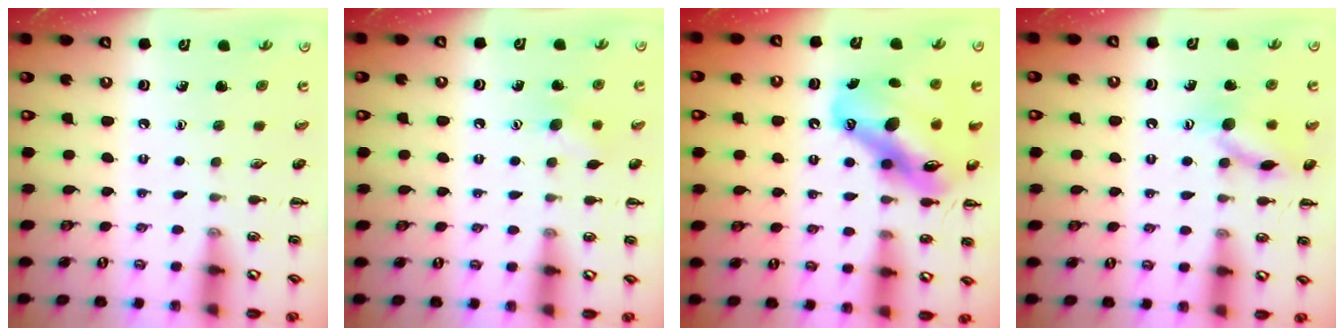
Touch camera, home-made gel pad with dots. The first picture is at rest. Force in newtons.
{"total": 7.2, "press": 7.1, "slide": 1.4}
{"total": 16.9, "press": 16.2, "slide": 4.9}
{"total": 11.6, "press": 11.6, "slide": 0.8}